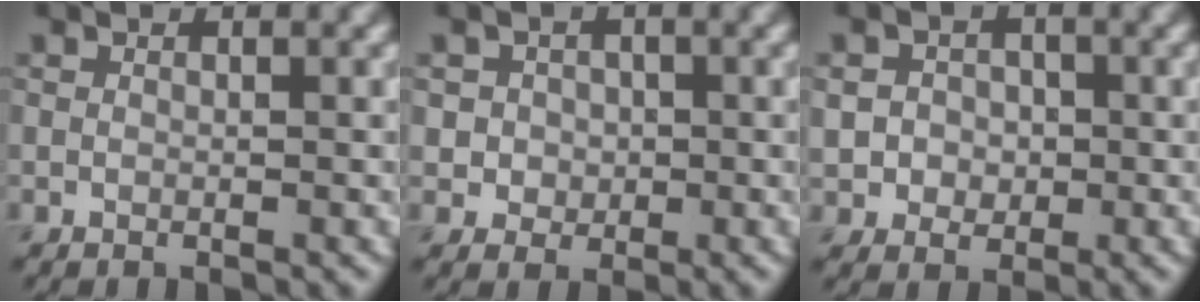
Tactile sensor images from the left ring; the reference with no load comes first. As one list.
[{"total": 2.4, "force": [0.0, 2.3, 0.7], "torque": [-0.003, -0.002, 0.003]}, {"total": 3.6, "force": [-0.2, 3.4, 1.2], "torque": [-0.017, 0.006, -0.011]}]